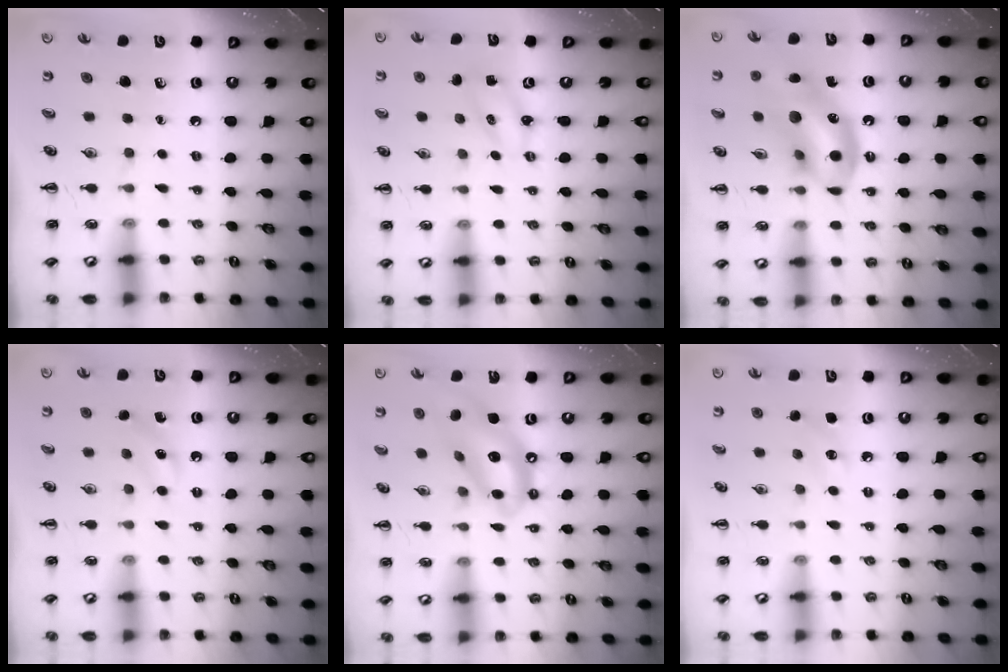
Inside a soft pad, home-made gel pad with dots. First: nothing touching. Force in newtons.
{"total": 2.4, "press": 2.3, "slide": 0.5}
{"total": 16.4, "press": 16.1, "slide": 3.2}
{"total": 4.9, "press": 4.7, "slide": 1.3}
{"total": 14.8, "press": 14.2, "slide": 4.0}
{"total": 6.2, "press": 6.1, "slide": 1.3}